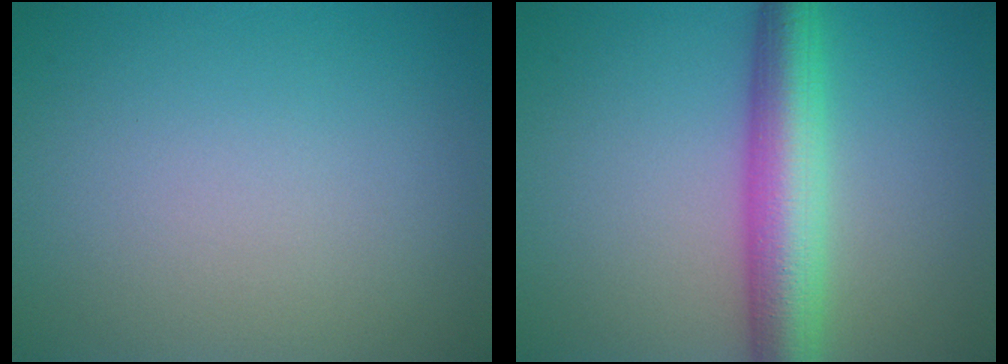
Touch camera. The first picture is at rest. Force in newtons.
{"total": 6.5, "press": 6.5, "slide": 0.2}